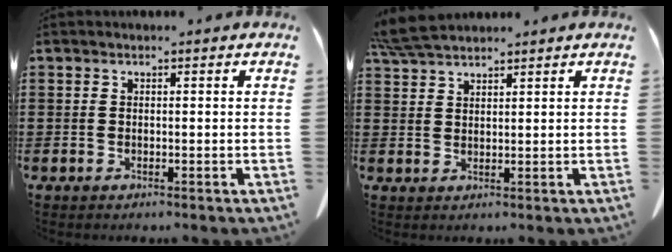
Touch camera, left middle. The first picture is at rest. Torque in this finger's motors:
{"motor_torque": [1.02, 0.34, 0.59, 0.13]}